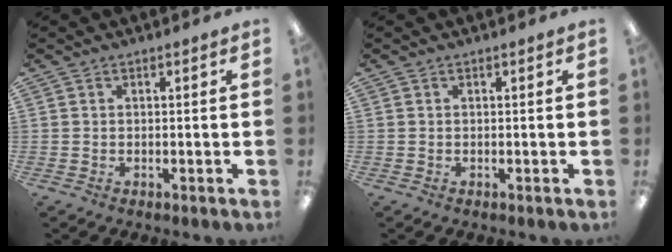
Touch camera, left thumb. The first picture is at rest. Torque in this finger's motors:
{"motor_torque": [0.00, 0.00, 0.00, 0.00, 0.00]}